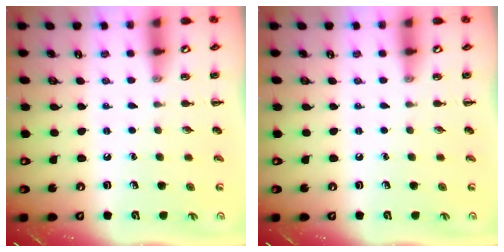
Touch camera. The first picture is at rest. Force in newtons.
{"total": 0.0}